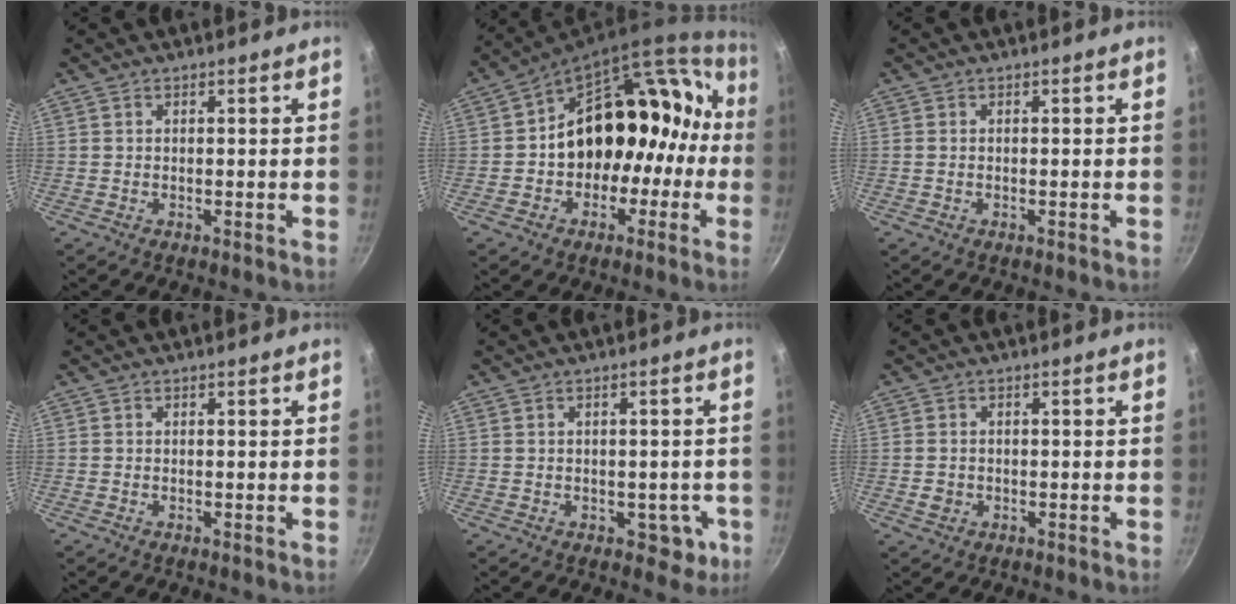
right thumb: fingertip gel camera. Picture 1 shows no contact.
{"total": 19.8, "force": [-2.8, 15.8, 11.6], "torque": [-0.105, 0.104, -0.029]}
{"total": 0.5, "force": [-0.2, 0.4, 0.3], "torque": [-0.007, 0.002, -0.004]}
{"total": 0.0}
{"total": 4.7, "force": [-1.4, 3.4, 2.9], "torque": [-0.009, 0.018, -0.005]}
{"total": 2.5, "force": [-0.7, 2.1, 1.2], "torque": [-0.018, 0.009, -0.012]}